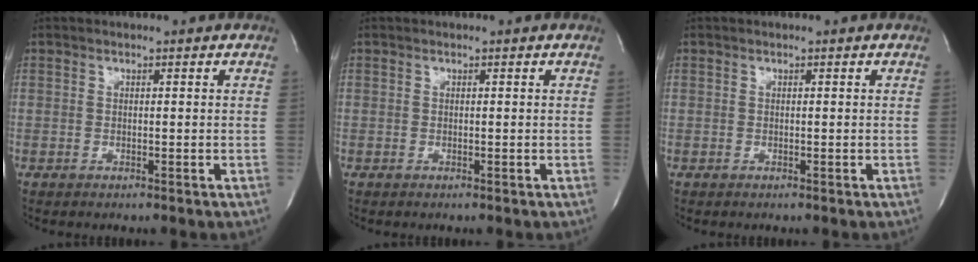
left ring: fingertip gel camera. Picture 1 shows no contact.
{"total": 0.0}
{"total": 0.0}